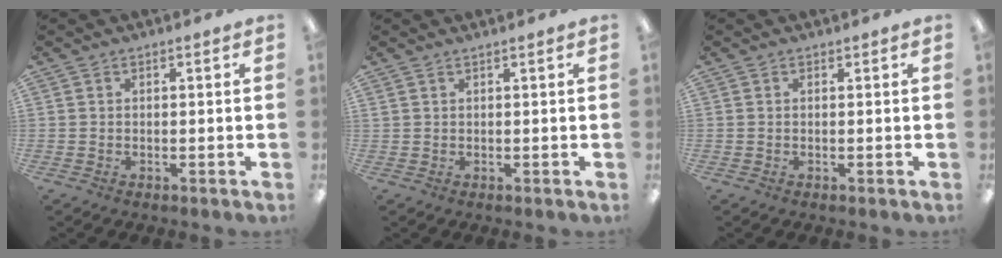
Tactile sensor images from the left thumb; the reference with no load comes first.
{"total": 0.6, "force": [0.5, -0.1, 0.3], "torque": [-0.006, -0.001, 0.009]}
{"total": 0.0}